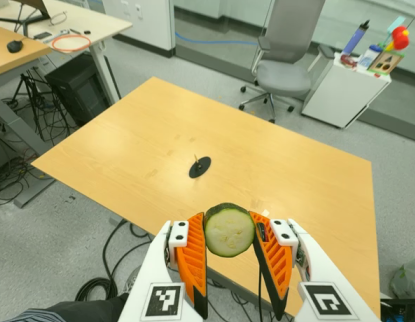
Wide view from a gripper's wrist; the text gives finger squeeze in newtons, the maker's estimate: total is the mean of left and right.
{"total": 12.3, "left": 13.2, "right": 11.3}